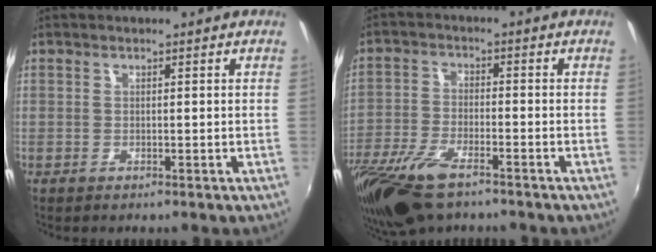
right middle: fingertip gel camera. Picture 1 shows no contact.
{"total": 14.6, "force": [-10.0, 5.2, 9.2], "torque": [-0.215, -0.046, -0.193]}